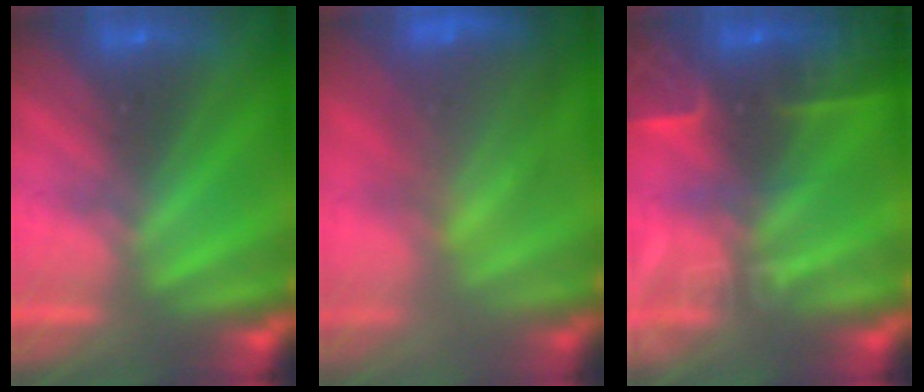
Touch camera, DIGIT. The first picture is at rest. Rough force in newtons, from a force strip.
{"total": 9.1}
{"total": 9.5}